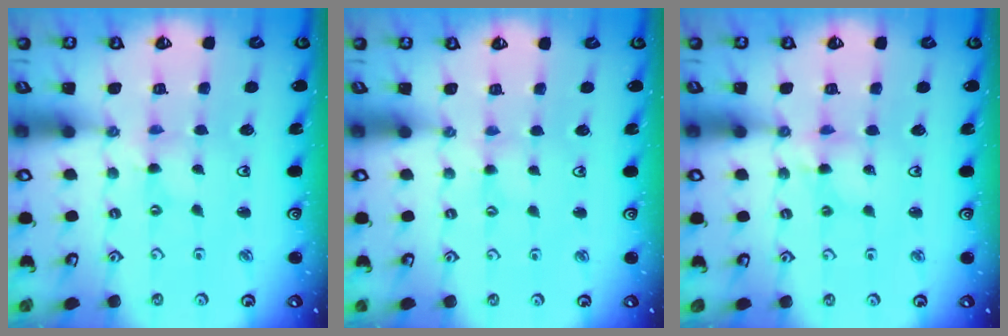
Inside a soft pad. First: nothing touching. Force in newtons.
{"total": 1.5, "press": 1.4, "slide": 0.3}
{"total": 3.9, "press": 3.9, "slide": 0.4}